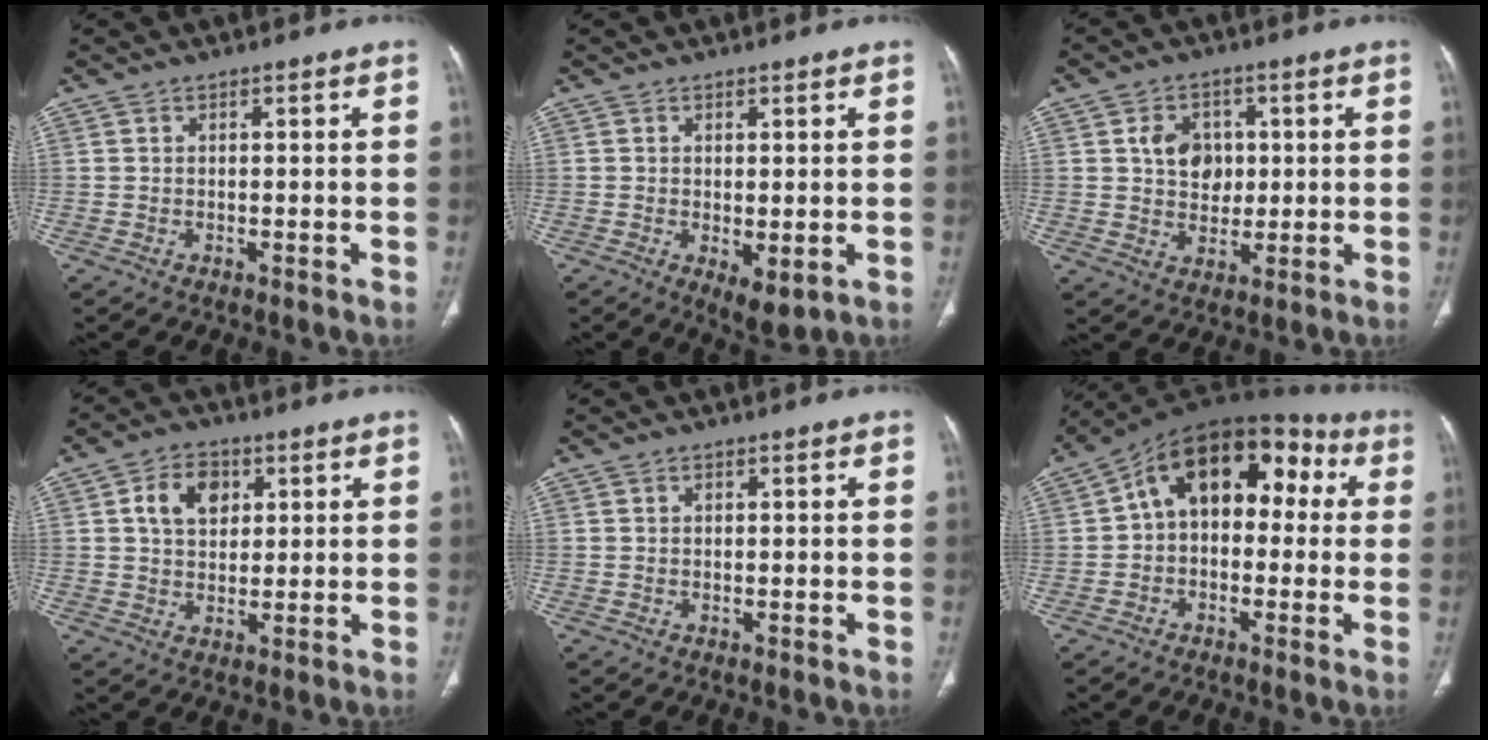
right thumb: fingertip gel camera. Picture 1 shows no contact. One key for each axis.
{"total": 4.5, "fx": -1.0, "fy": 2.0, "fz": 3.9, "tx": -0.055, "ty": -0.014, "tz": -0.004}
{"total": 7.4, "fx": 1.3, "fy": 5.9, "fz": 4.2, "tx": -0.037, "ty": -0.004, "tz": 0.024}
{"total": 7.8, "fx": 2.6, "fy": 5.6, "fz": 4.8, "tx": -0.058, "ty": -0.003, "tz": 0.043}
{"total": 0.7, "fx": 0.3, "fy": 0.6, "fz": 0.3, "tx": -0.003, "ty": 0.000, "tz": 0.005}
{"total": 15.5, "fx": 2.3, "fy": 10.1, "fz": 11.6, "tx": -0.127, "ty": 0.057, "tz": 0.022}